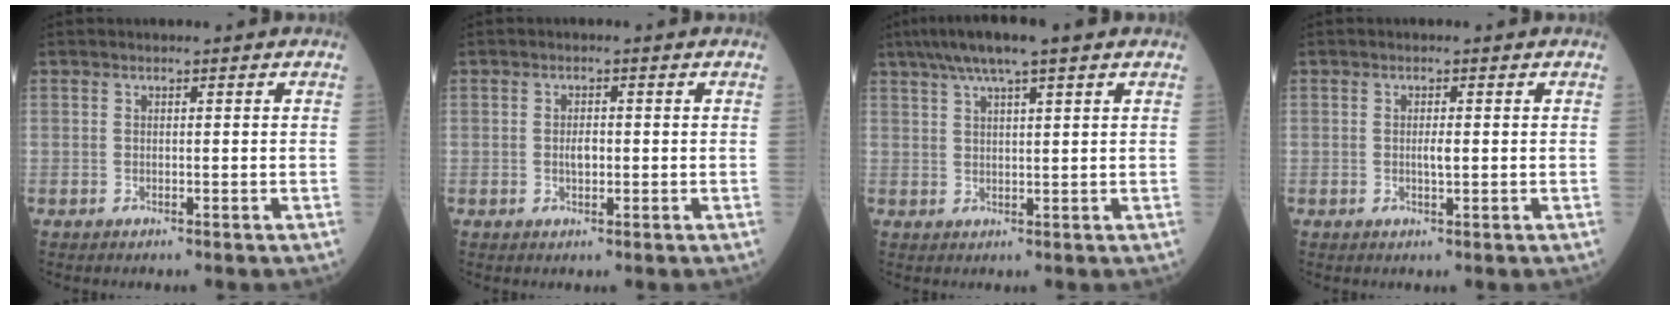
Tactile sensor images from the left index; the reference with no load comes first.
{"total": 1.8, "force": [-0.2, 0.9, 1.6], "torque": [-0.029, 0.001, -0.002]}
{"total": 7.9, "force": [5.5, 0.5, 5.7], "torque": [-0.098, 0.035, 0.089]}
{"total": 1.6, "force": [-0.1, 0.2, 1.5], "torque": [-0.030, 0.000, 0.000]}